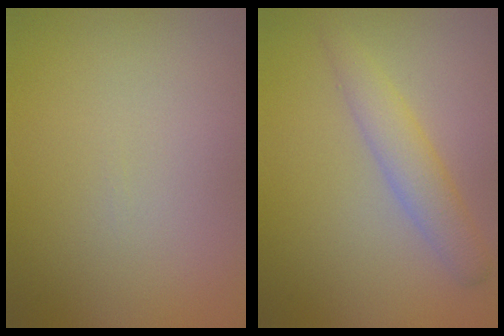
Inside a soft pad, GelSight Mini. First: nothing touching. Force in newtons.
{"total": 2.7, "press": 2.7, "slide": 0.0}